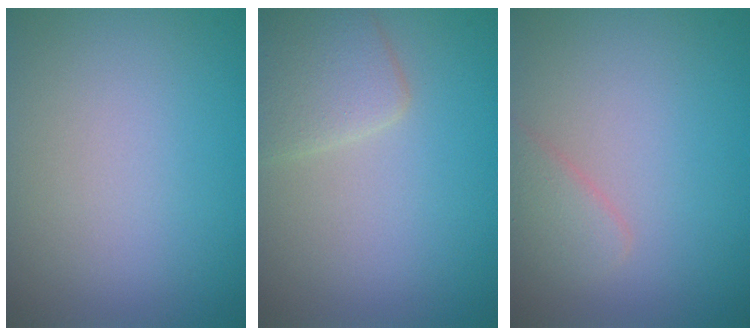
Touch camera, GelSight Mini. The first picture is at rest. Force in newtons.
{"total": 2.9, "press": 2.9, "slide": 0.1}
{"total": 1.6, "press": 1.6, "slide": 0.1}